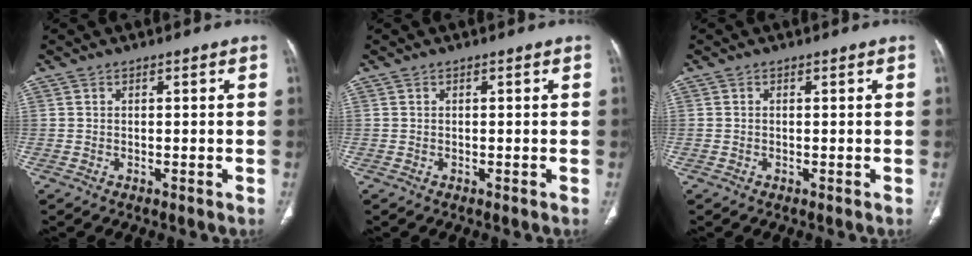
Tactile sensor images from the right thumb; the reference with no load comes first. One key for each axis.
{"total": 0.0}
{"total": 0.0}